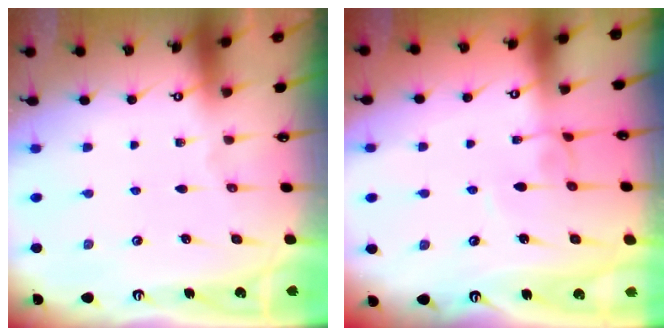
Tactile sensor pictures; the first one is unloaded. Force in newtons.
{"total": 2.1, "press": 2.1, "slide": 0.1}